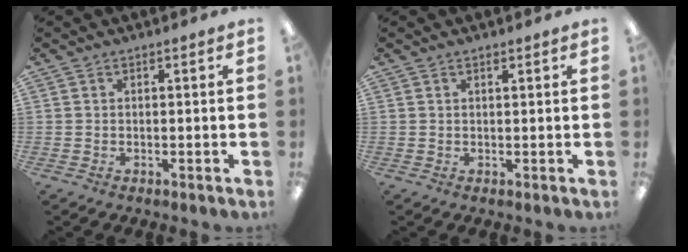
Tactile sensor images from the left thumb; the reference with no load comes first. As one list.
[{"total": 0.7, "force": [0.6, 0.2, 0.3], "torque": [-0.007, 0.001, 0.011]}]